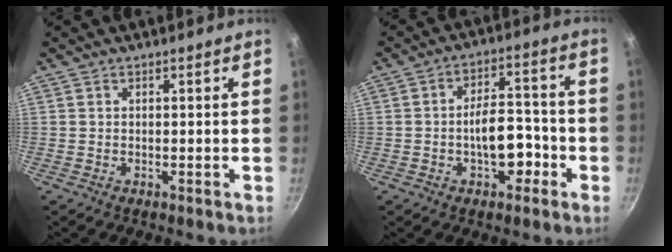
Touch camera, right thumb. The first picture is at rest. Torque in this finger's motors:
{"motor_torque": [1.57, 1.32, 1.11, -0.81, 0.13]}